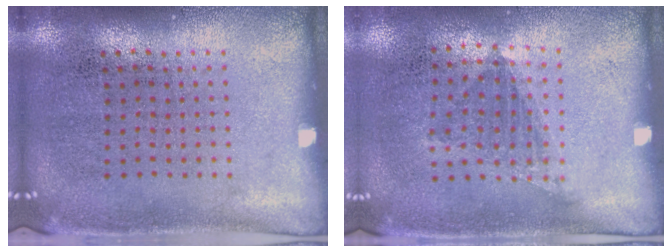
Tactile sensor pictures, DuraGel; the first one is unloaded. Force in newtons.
{"total": 1.1, "press": 0.8, "slide": 0.7}